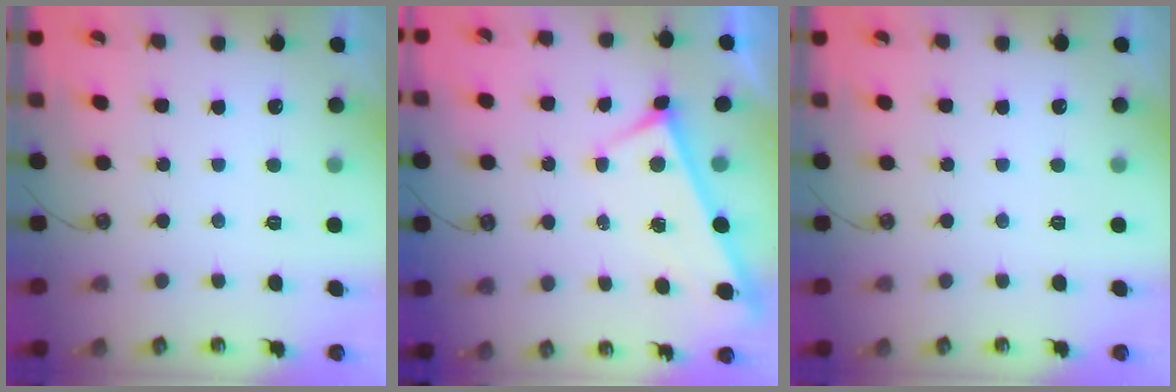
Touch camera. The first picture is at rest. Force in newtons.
{"total": 4.5, "press": 4.5, "slide": 0.2}
{"total": 0.0}